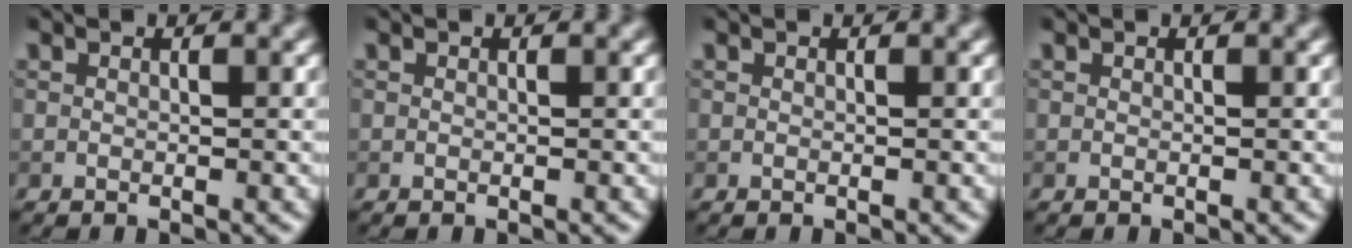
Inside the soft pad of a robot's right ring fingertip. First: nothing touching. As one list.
[{"total": 0.0}, {"total": 0.0}, {"total": 0.0}]